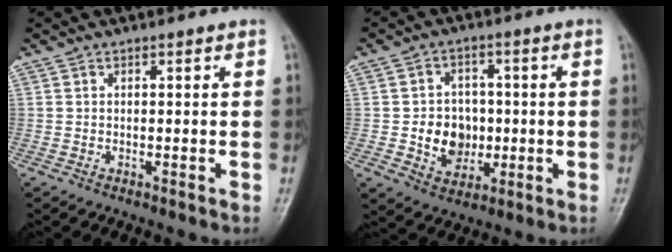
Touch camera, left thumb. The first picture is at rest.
{"total": 8.9, "force": [-0.8, 7.4, 4.8], "torque": [-0.038, 0.007, -0.009]}